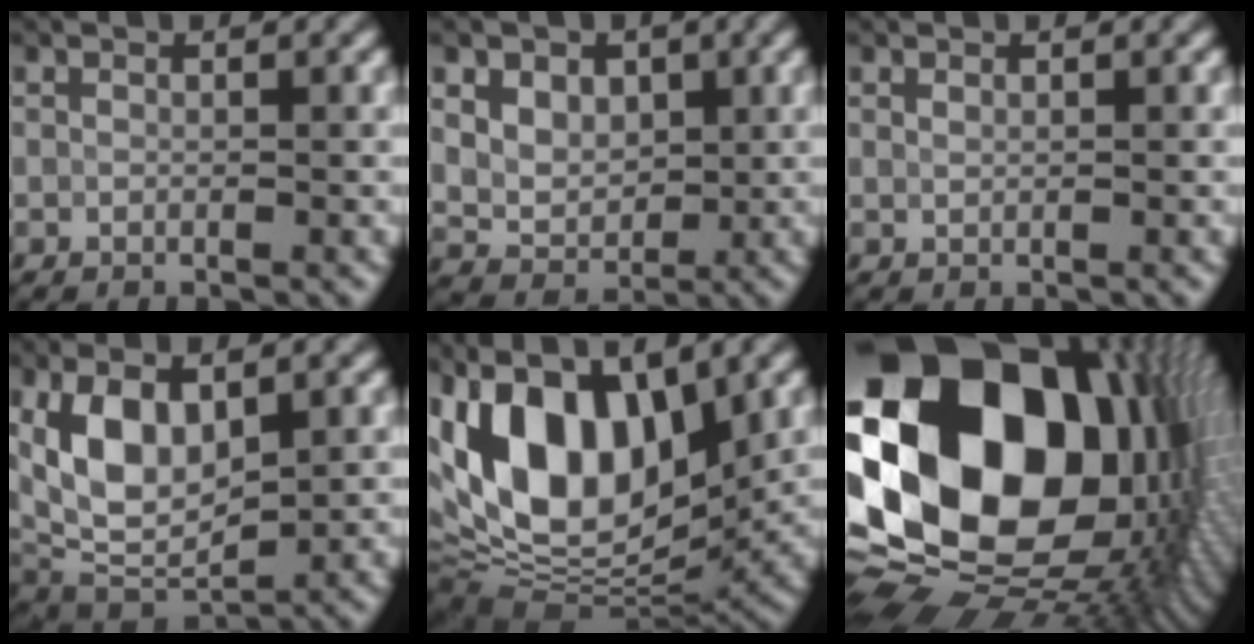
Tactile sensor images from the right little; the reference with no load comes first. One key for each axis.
{"total": 6.8, "fx": 2.8, "fy": 5.1, "fz": 3.6, "tx": -0.057, "ty": 0.021, "tz": 0.043}
{"total": 0.6, "fx": 0.4, "fy": 0.3, "fz": 0.4, "tx": -0.005, "ty": 0.000, "tz": 0.007}
{"total": 9.6, "fx": 1.5, "fy": 5.2, "fz": 8.0, "tx": -0.157, "ty": 0.000, "tz": 0.027}
{"total": 14.0, "fx": 2.4, "fy": 7.6, "fz": 11.5, "tx": -0.217, "ty": 0.006, "tz": 0.034}
{"total": 23.0, "fx": 3.8, "fy": 15.6, "fz": 16.4, "tx": -0.320, "ty": -0.022, "tz": 0.084}